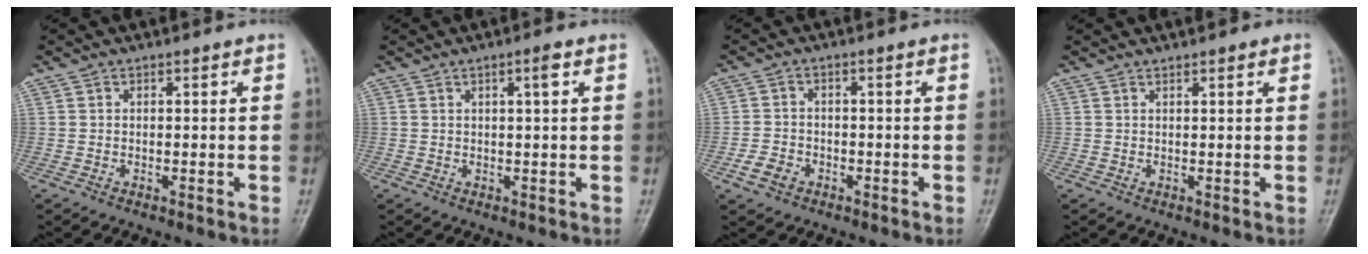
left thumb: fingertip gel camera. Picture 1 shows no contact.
{"total": 2.2, "force": [0.9, 0.2, 2.0], "torque": [-0.033, 0.000, 0.014]}
{"total": 4.0, "force": [-2.0, 2.9, 1.7], "torque": [-0.029, 0.012, -0.036]}
{"total": 1.7, "force": [1.1, 0.5, 1.2], "torque": [-0.016, 0.000, 0.013]}